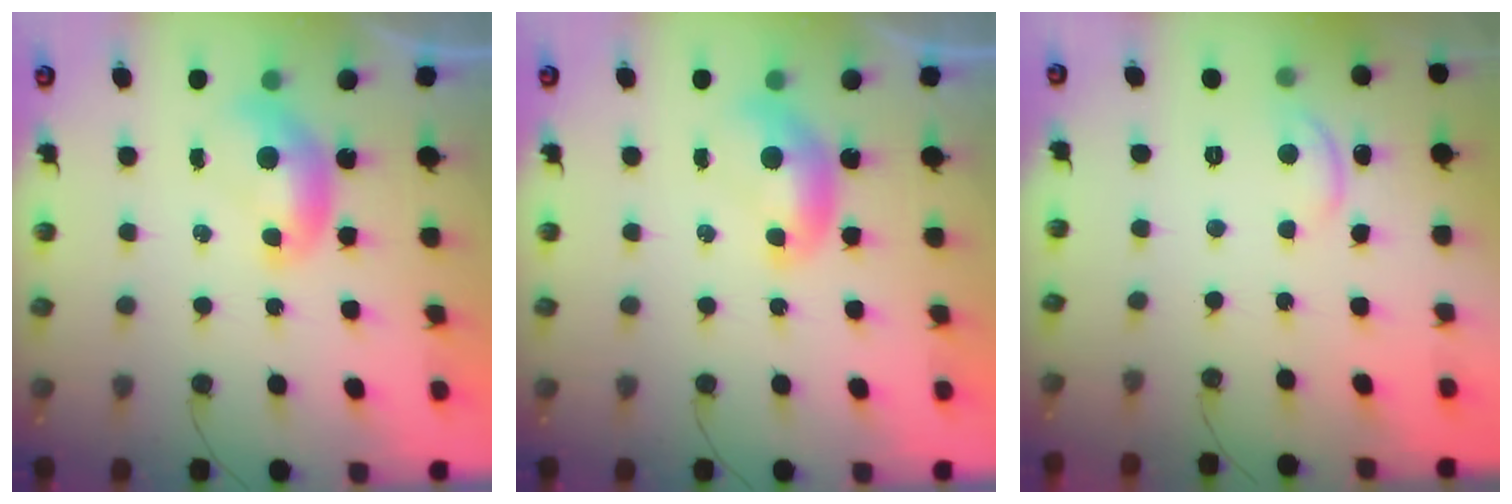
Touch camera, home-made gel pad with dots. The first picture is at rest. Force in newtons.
{"total": 0.0}
{"total": 0.9, "press": 0.6, "slide": 0.6}